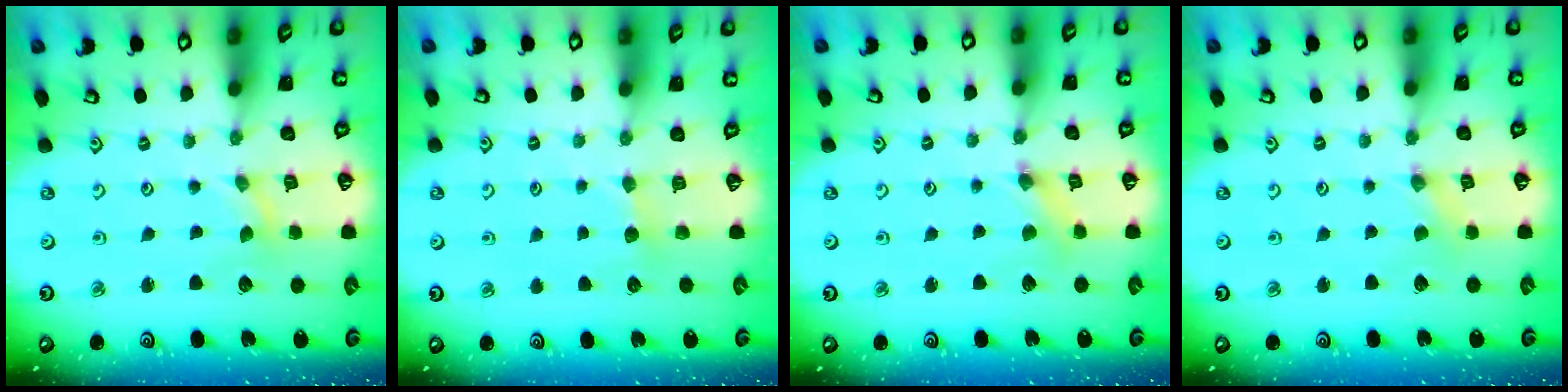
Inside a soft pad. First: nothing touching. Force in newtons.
{"total": 4.0, "press": 3.9, "slide": 0.6}
{"total": 1.4, "press": 1.4, "slide": 0.2}
{"total": 0.0}